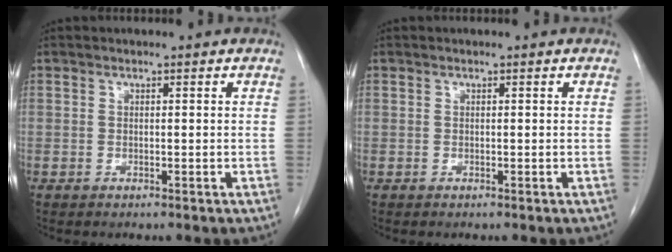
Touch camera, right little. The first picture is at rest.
{"total": 0.0}